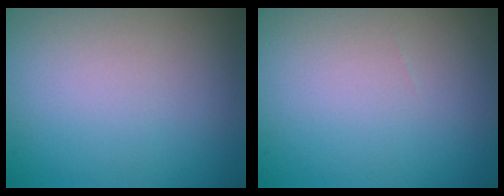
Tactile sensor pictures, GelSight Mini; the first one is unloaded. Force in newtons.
{"total": 0.0}